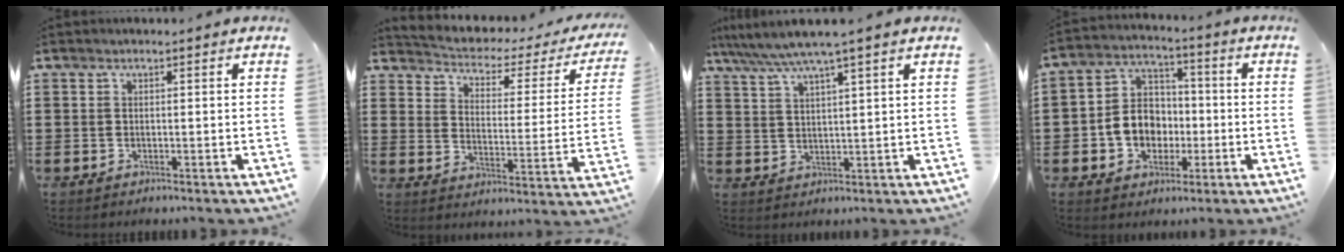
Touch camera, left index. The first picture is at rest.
{"total": 2.1, "force": [1.7, 0.8, 0.9], "torque": [-0.036, -0.026, 0.017]}
{"total": 4.8, "force": [3.5, -0.6, 3.2], "torque": [-0.072, -0.015, 0.058]}
{"total": 7.6, "force": [-2.0, 6.5, 3.5], "torque": [-0.083, 0.018, -0.040]}